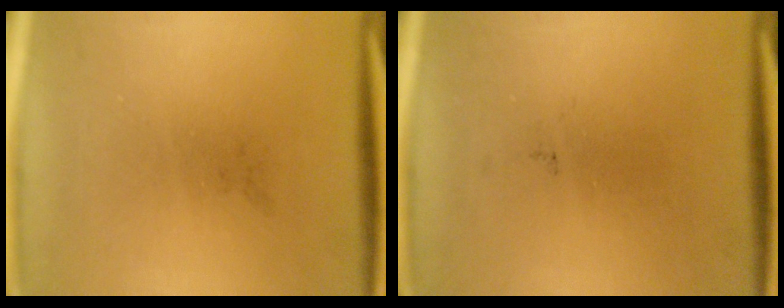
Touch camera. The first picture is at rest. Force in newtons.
{"total": 0.0}